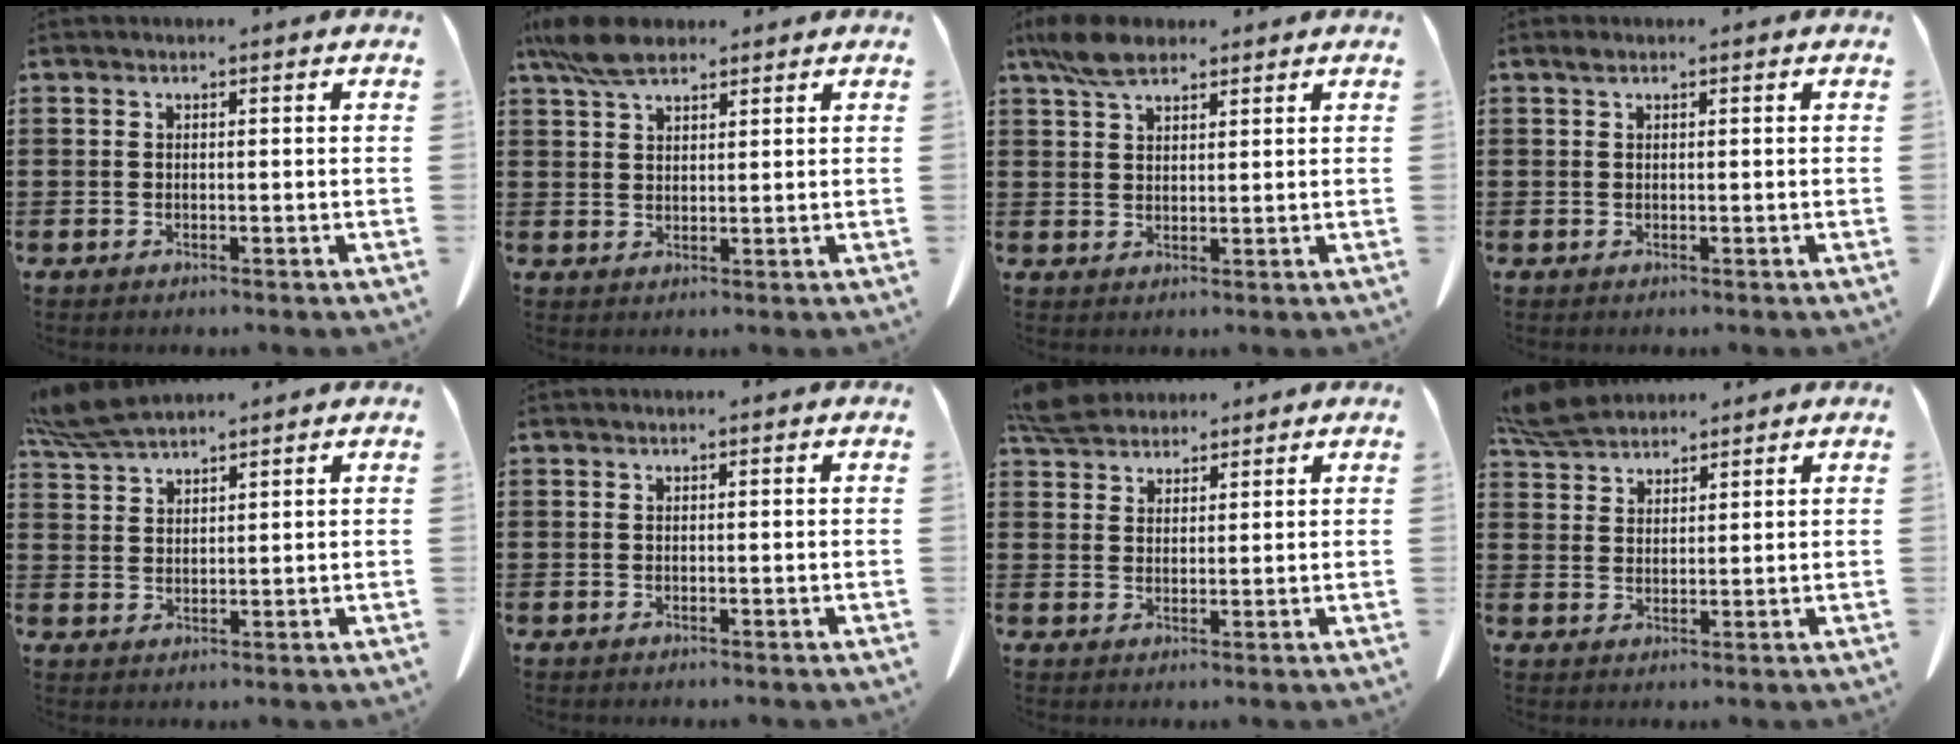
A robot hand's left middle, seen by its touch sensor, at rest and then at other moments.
{"total": 6.5, "force": [4.7, 2.3, 3.7], "torque": [-0.085, -0.002, 0.091]}
{"total": 5.9, "force": [4.3, 2.4, 3.3], "torque": [-0.076, 0.002, 0.082]}
{"total": 0.7, "force": [0.4, 0.3, 0.4], "torque": [-0.010, 0.000, 0.010]}
{"total": 6.0, "force": [5.3, 0.7, 2.7], "torque": [-0.068, -0.012, 0.103]}
{"total": 0.0}
{"total": 5.1, "force": [4.7, 1.4, 1.2], "torque": [-0.039, -0.007, 0.092]}
{"total": 5.9, "force": [5.4, 1.5, 1.7], "torque": [-0.053, -0.009, 0.106]}